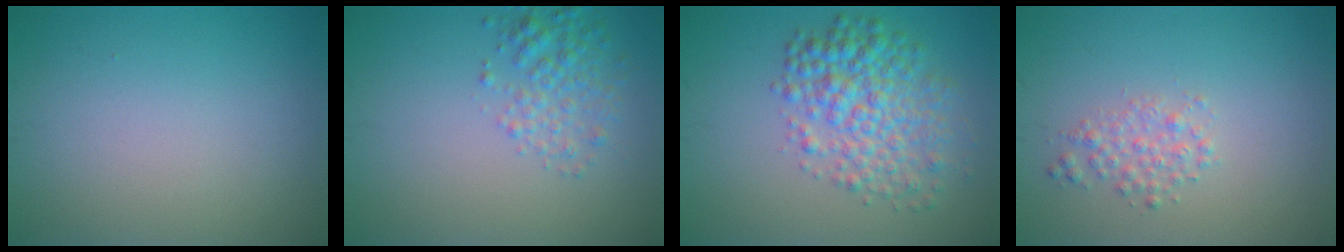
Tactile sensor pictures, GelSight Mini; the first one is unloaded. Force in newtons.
{"total": 2.6, "press": 2.6, "slide": 0.1}
{"total": 5.5, "press": 5.5, "slide": 0.1}
{"total": 1.8, "press": 1.8, "slide": 0.1}